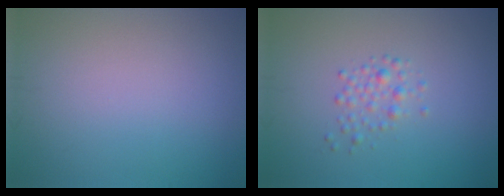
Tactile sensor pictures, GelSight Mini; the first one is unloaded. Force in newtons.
{"total": 2.2, "press": 2.2, "slide": 0.1}